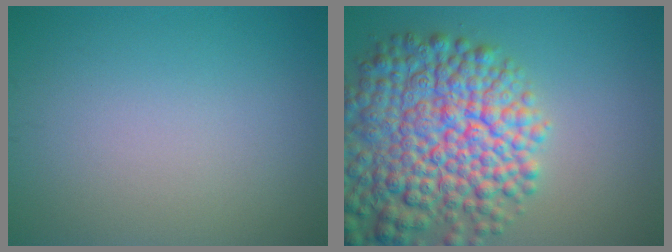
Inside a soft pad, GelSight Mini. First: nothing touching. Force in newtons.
{"total": 11.6, "press": 11.6, "slide": 0.6}